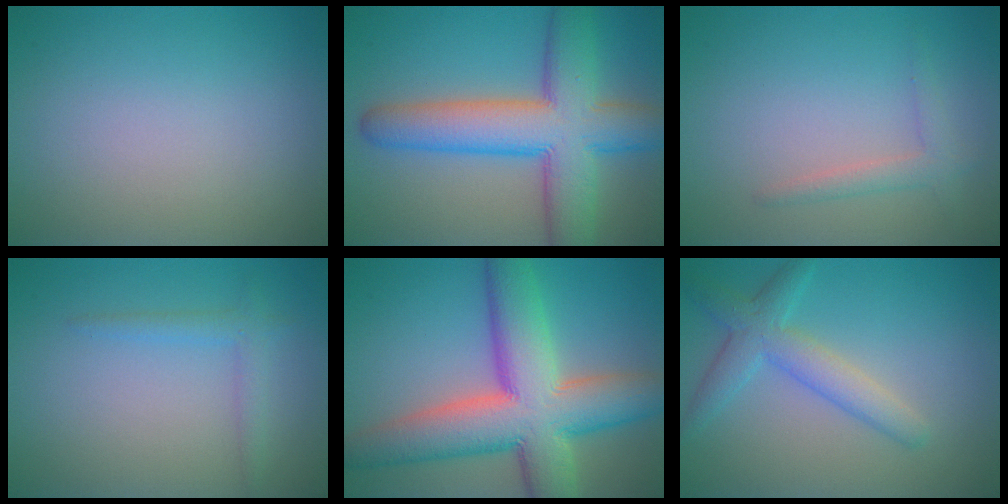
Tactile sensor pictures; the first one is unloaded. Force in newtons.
{"total": 10.3, "press": 10.3, "slide": 0.3}
{"total": 1.6, "press": 1.6, "slide": 0.0}
{"total": 1.7, "press": 1.7, "slide": 0.1}
{"total": 12.2, "press": 12.2, "slide": 0.7}
{"total": 3.7, "press": 3.7, "slide": 0.1}